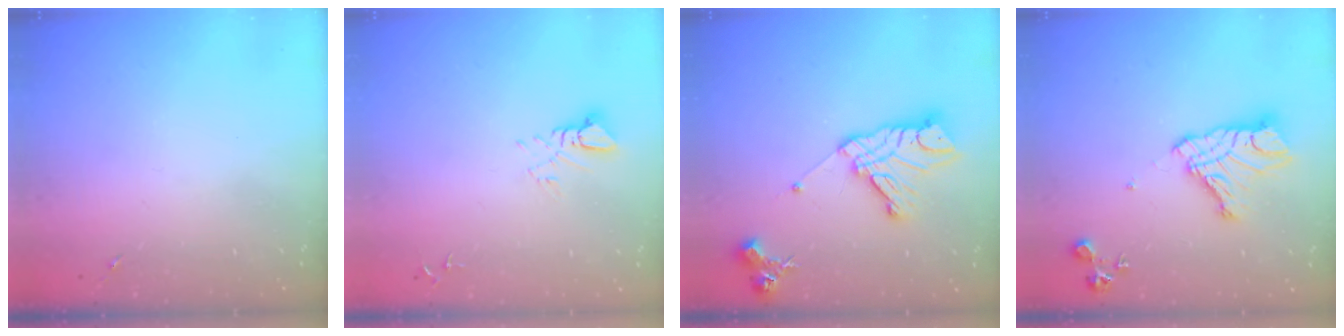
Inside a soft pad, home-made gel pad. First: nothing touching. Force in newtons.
{"total": 5.3, "press": 5.3, "slide": 0.3}
{"total": 16.3, "press": 16.2, "slide": 1.4}
{"total": 14.4, "press": 14.3, "slide": 1.3}